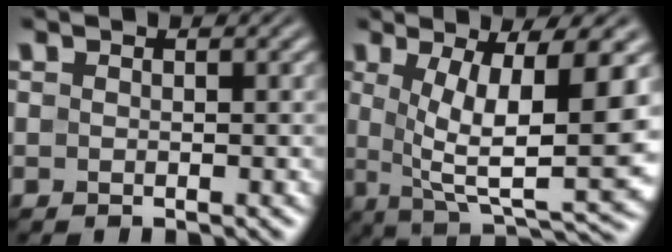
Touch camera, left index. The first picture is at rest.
{"total": 10.8, "force": [1.3, 2.9, 10.3], "torque": [-0.172, -0.017, 0.031]}